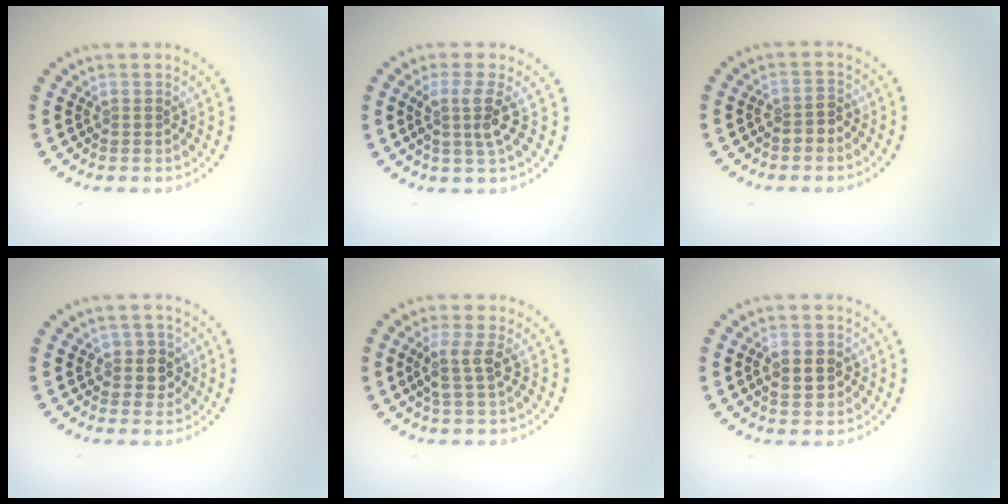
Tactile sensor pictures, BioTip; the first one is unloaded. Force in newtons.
{"total": 2.7, "press": 2.1, "slide": 1.7}
{"total": 1.4, "press": 1.2, "slide": 0.7}
{"total": 1.9, "press": 1.7, "slide": 0.8}
{"total": 2.4, "press": 1.9, "slide": 1.4}
{"total": 2.7, "press": 2.7, "slide": 0.1}